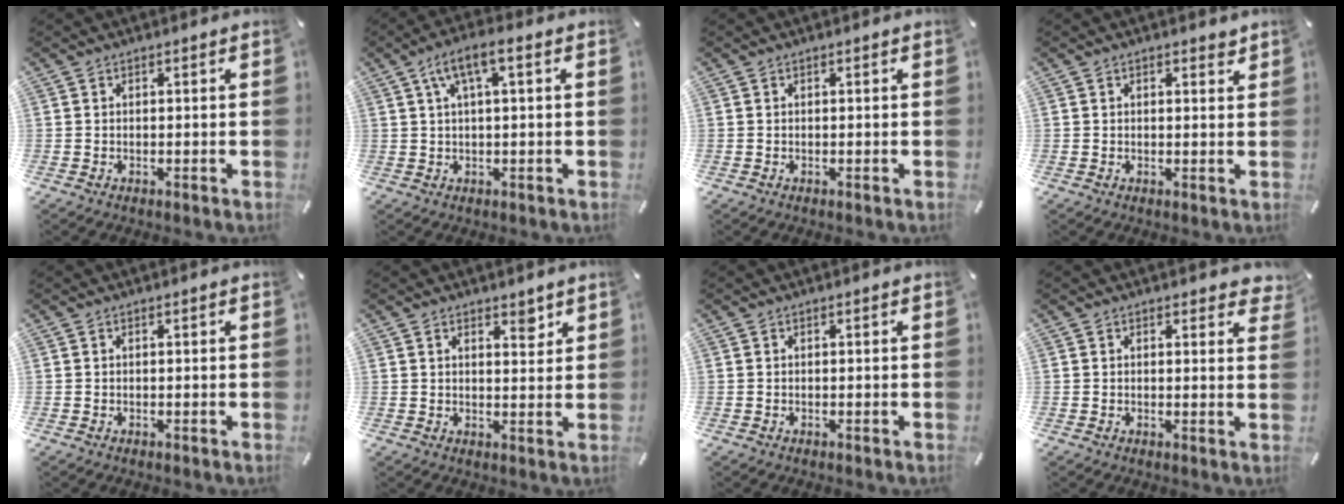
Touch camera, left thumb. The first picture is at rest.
{"total": 6.4, "force": [1.8, 1.7, 5.9], "torque": [-0.113, 0.005, 0.032]}
{"total": 0.0}
{"total": 1.3, "force": [0.9, 0.7, 0.6], "torque": [-0.006, -0.002, 0.016]}
{"total": 0.0}
{"total": 3.7, "force": [2.6, 1.7, 2.0], "torque": [-0.011, -0.016, 0.040]}
{"total": 0.0}
{"total": 2.0, "force": [1.5, 1.0, 0.7], "torque": [0.005, -0.008, 0.023]}